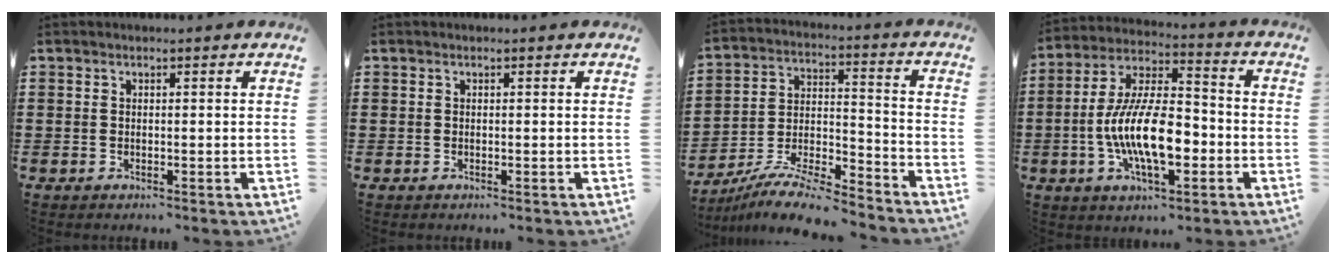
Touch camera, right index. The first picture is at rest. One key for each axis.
{"total": 0.0}
{"total": 9.7, "fx": -9.0, "fy": 0.7, "fz": 3.5, "tx": -0.063, "ty": 0.014, "tz": -0.179}
{"total": 13.9, "fx": -3.8, "fy": 5.9, "fz": 12.0, "tx": -0.260, "ty": -0.003, "tz": -0.071}